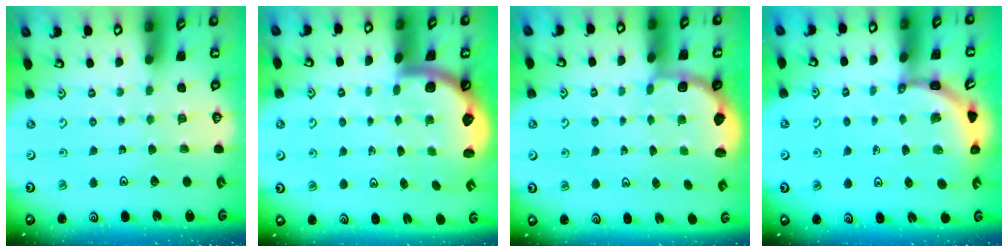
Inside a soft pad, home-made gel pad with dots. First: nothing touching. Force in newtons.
{"total": 2.3, "press": 2.3, "slide": 0.4}
{"total": 2.7, "press": 2.2, "slide": 1.5}
{"total": 3.6, "press": 3.6, "slide": 0.2}